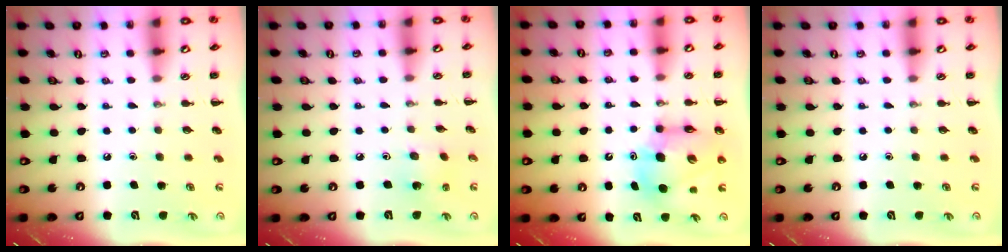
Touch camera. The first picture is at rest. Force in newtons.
{"total": 2.7, "press": 2.6, "slide": 0.7}
{"total": 10.5, "press": 10.0, "slide": 3.2}
{"total": 0.0}